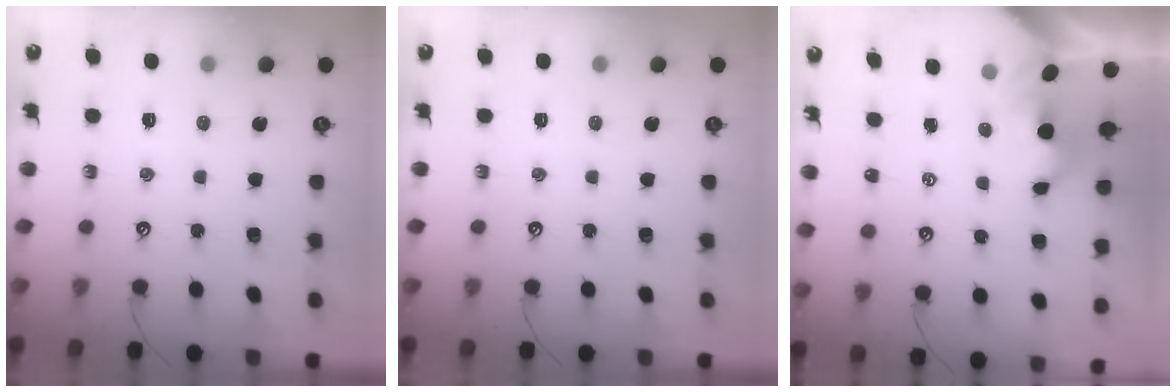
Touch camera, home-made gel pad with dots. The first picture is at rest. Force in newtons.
{"total": 0.0}
{"total": 1.6, "press": 1.6, "slide": 0.2}